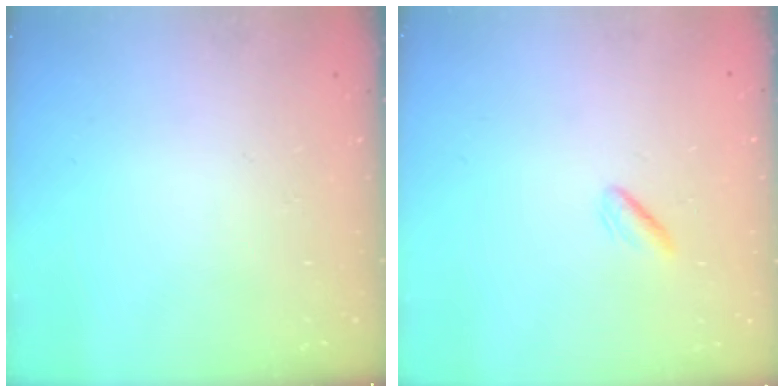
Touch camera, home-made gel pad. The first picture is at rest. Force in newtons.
{"total": 1.4, "press": 1.1, "slide": 0.9}